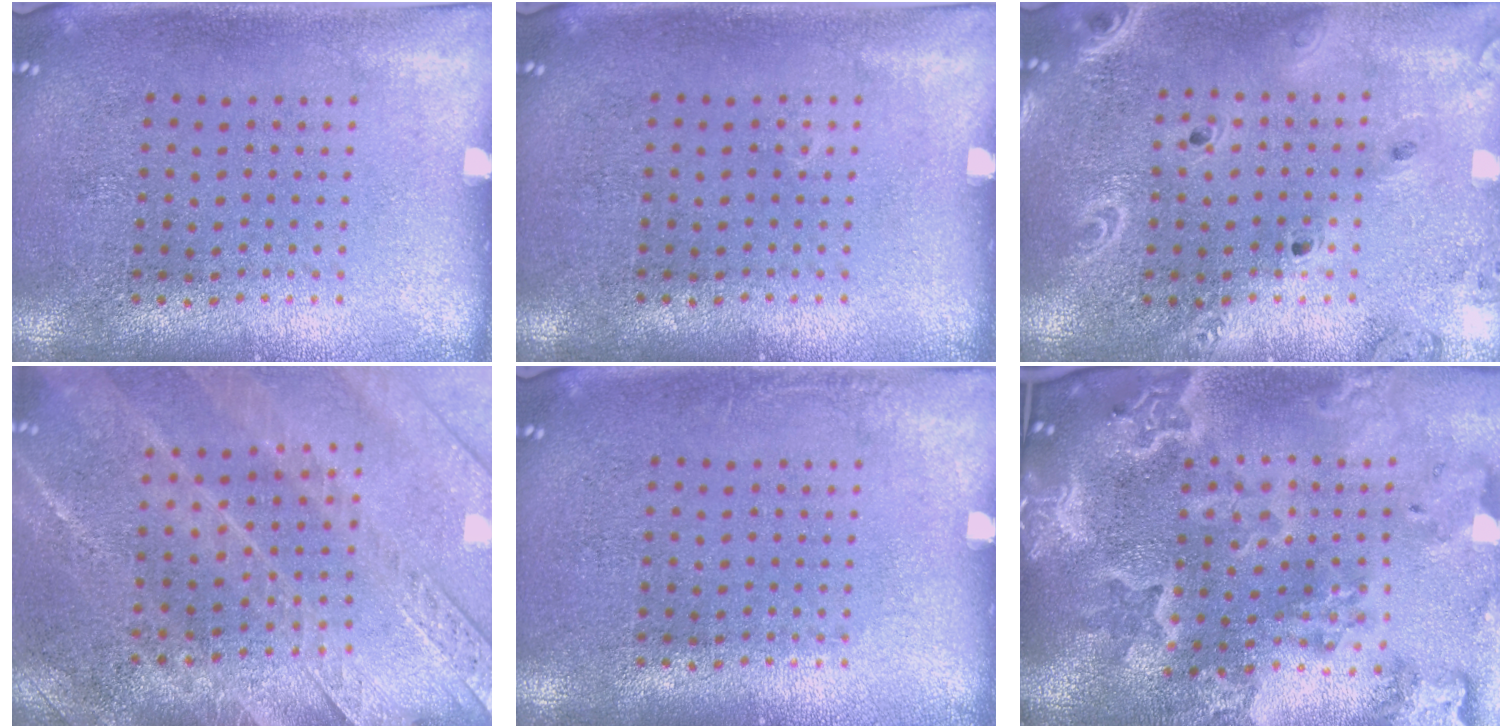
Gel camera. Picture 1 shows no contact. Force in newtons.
{"total": 0.0}
{"total": 2.2, "press": 2.0, "slide": 0.9}
{"total": 2.9, "press": 2.8, "slide": 0.4}
{"total": 0.7, "press": 0.7, "slide": 0.1}
{"total": 4.6, "press": 3.7, "slide": 2.8}